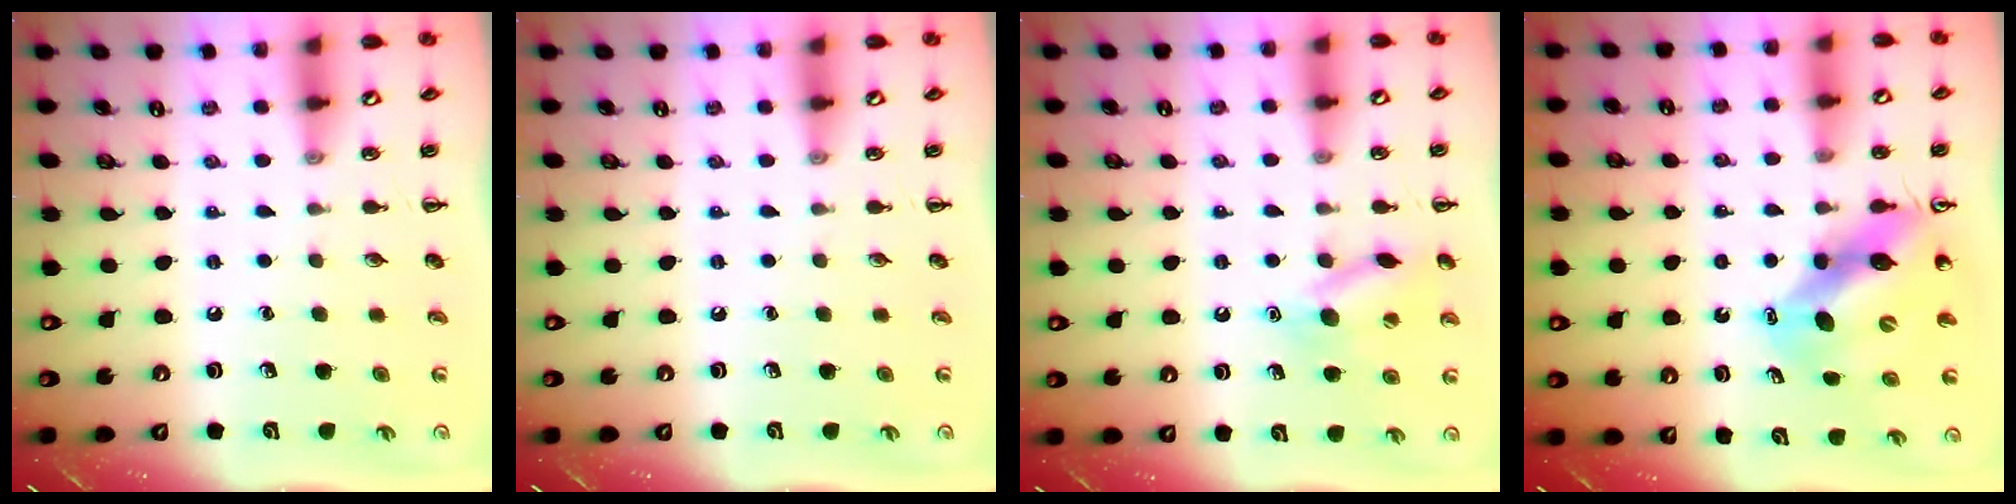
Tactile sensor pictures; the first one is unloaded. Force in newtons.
{"total": 0.0}
{"total": 11.5, "press": 11.4, "slide": 1.6}
{"total": 9.9, "press": 9.5, "slide": 2.8}